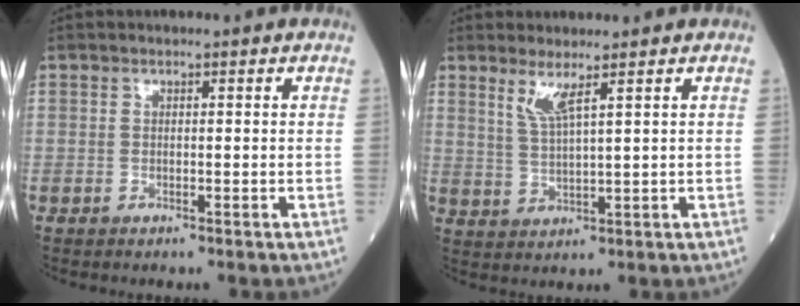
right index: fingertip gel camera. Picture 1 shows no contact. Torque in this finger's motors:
{"motor_torque": [0.08, 0.14, 0.06, 0.06]}